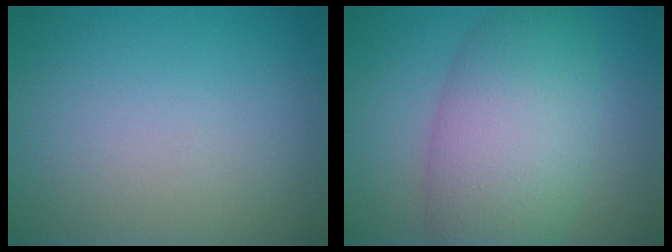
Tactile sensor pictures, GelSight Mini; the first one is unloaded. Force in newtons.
{"total": 8.6, "press": 8.6, "slide": 0.3}